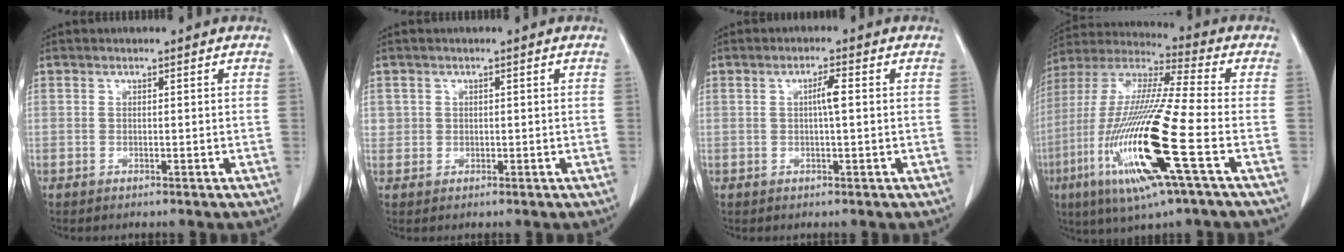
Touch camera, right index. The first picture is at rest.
{"total": 1.6, "force": [0.5, 1.5, 0.1], "torque": [0.012, 0.005, 0.005]}
{"total": 2.5, "force": [0.2, 0.1, 2.5], "torque": [-0.045, 0.002, 0.003]}
{"total": 21.5, "force": [-6.8, 1.1, 20.3], "torque": [-0.445, -0.034, -0.136]}